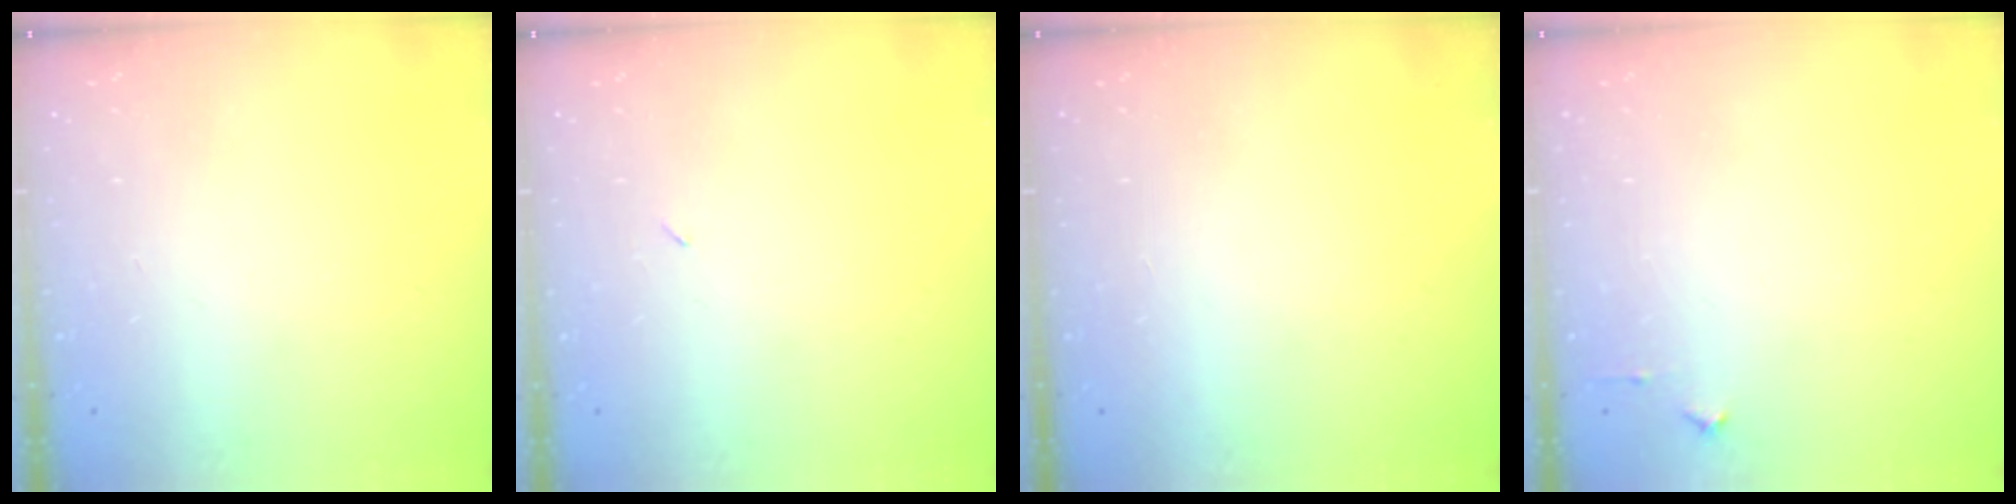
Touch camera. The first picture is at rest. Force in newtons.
{"total": 2.2, "press": 1.8, "slide": 1.2}
{"total": 1.5, "press": 1.5, "slide": 0.1}
{"total": 3.0, "press": 3.0, "slide": 0.4}